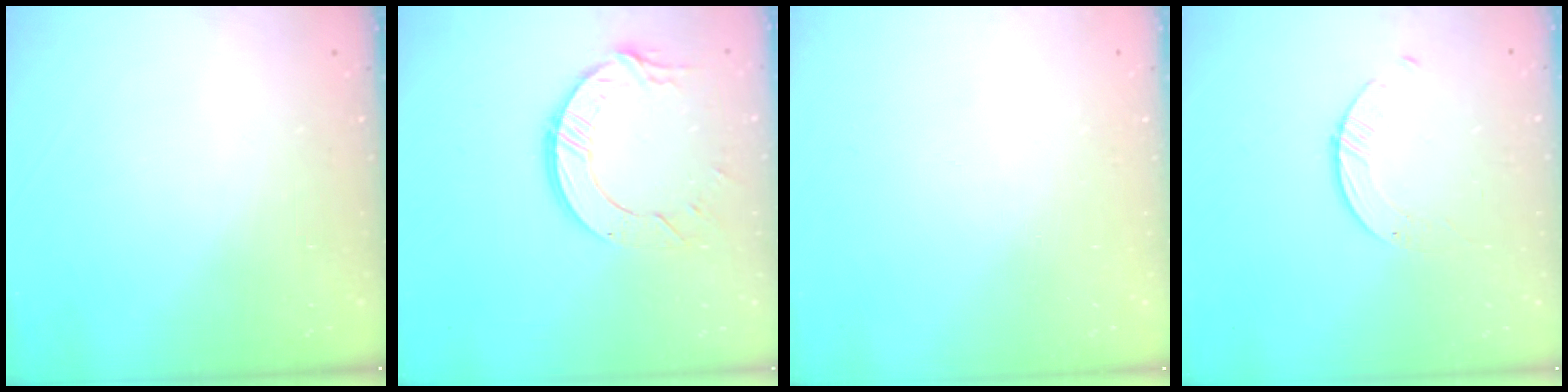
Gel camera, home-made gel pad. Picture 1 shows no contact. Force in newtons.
{"total": 11.1, "press": 11.0, "slide": 1.1}
{"total": 0.0}
{"total": 1.7, "press": 1.7, "slide": 0.2}